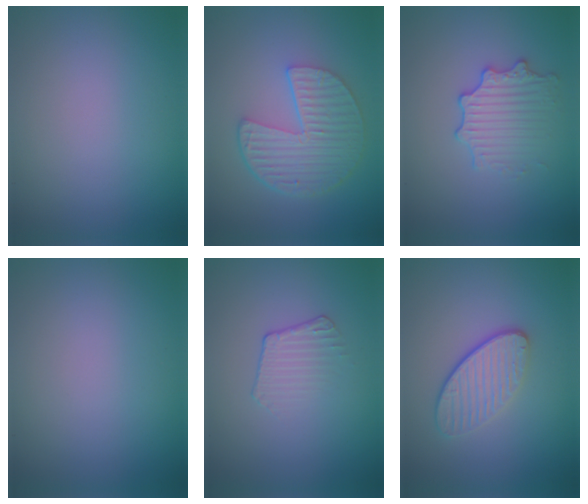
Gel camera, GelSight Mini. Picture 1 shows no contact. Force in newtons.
{"total": 5.8, "press": 4.2, "slide": 3.9}
{"total": 2.9, "press": 2.8, "slide": 0.7}
{"total": 0.0}
{"total": 1.8, "press": 0.9, "slide": 1.5}
{"total": 3.6, "press": 2.9, "slide": 2.1}